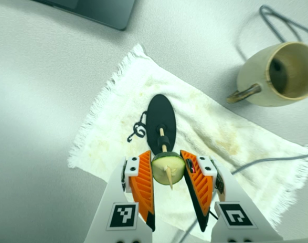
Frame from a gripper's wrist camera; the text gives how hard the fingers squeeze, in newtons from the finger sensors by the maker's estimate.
{"total": 8.7, "left": 8.4, "right": 9.1}